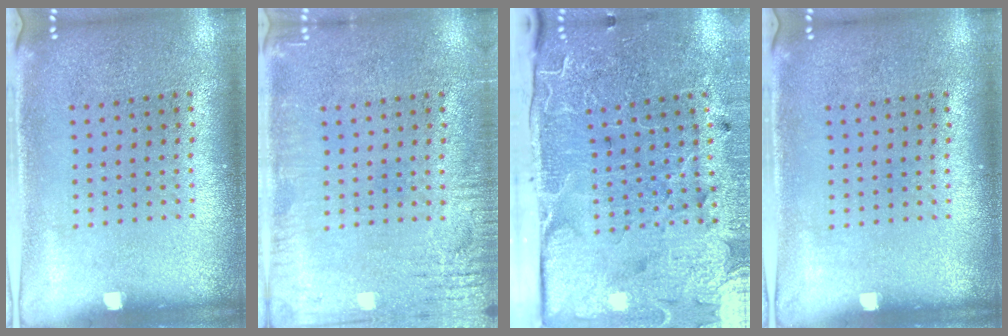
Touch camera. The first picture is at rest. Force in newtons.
{"total": 3.0, "press": 3.0, "slide": 0.2}
{"total": 3.9, "press": 3.6, "slide": 1.5}
{"total": 0.0}